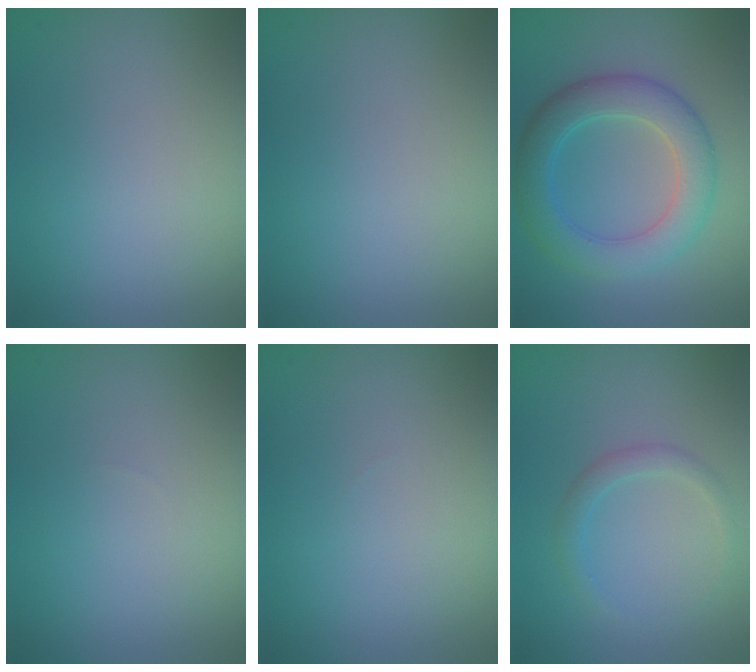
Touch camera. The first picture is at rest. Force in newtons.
{"total": 0.0}
{"total": 5.4, "press": 5.4, "slide": 0.1}
{"total": 0.0}
{"total": 0.0}
{"total": 1.6, "press": 1.6, "slide": 0.1}